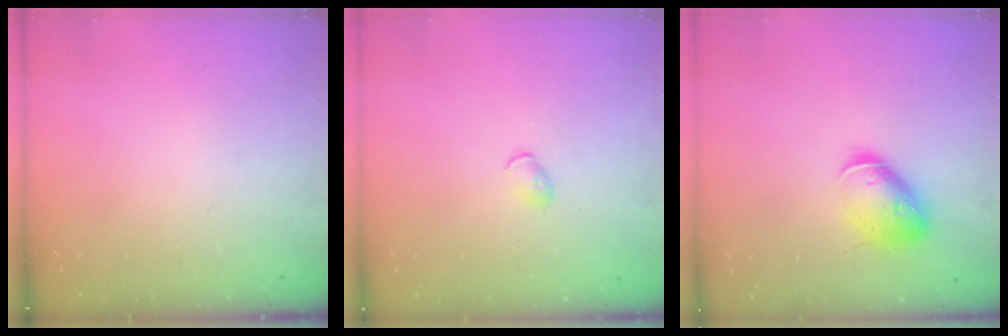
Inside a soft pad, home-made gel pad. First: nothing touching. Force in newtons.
{"total": 2.9, "press": 2.9, "slide": 0.7}
{"total": 13.2, "press": 13.1, "slide": 1.8}